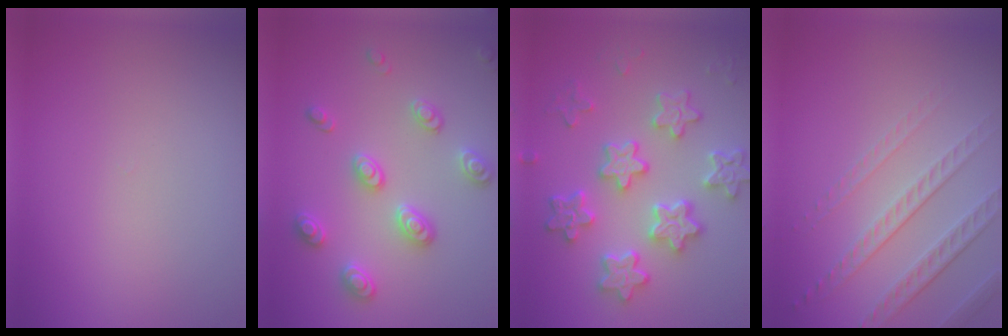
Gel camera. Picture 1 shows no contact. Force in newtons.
{"total": 3.0, "press": 2.9, "slide": 0.6}
{"total": 5.3, "press": 5.0, "slide": 1.8}
{"total": 4.6, "press": 3.0, "slide": 3.5}